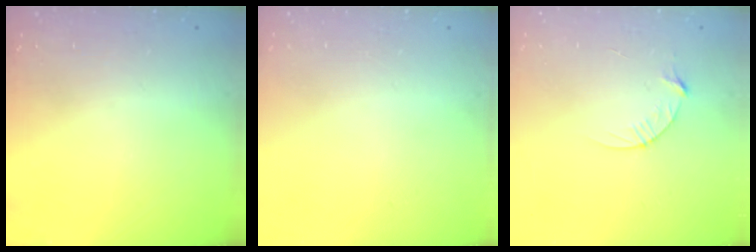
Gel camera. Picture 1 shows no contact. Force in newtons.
{"total": 0.0}
{"total": 4.4, "press": 4.4, "slide": 0.6}